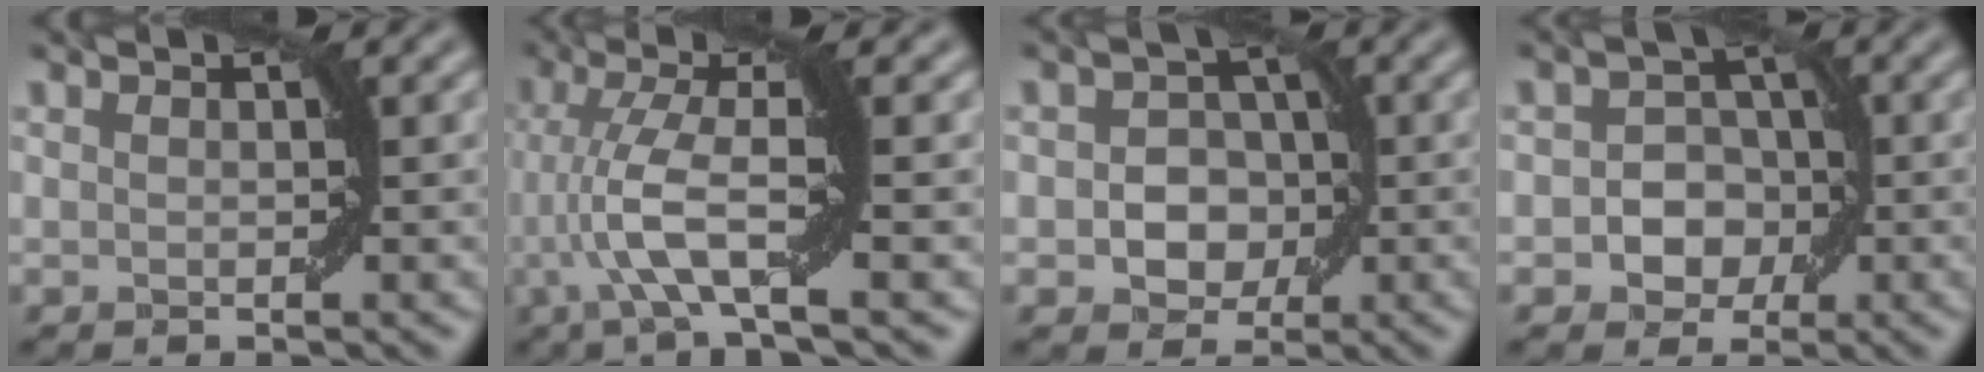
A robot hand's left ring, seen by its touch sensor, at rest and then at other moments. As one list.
[{"total": 5.6, "force": [-0.9, 0.6, 5.5], "torque": [-0.117, 0.013, -0.022]}, {"total": 4.1, "force": [-0.7, 3.3, 2.3], "torque": [-0.011, 0.000, -0.018]}, {"total": 3.7, "force": [-0.8, 3.1, 1.8], "torque": [0.006, 0.000, -0.023]}]